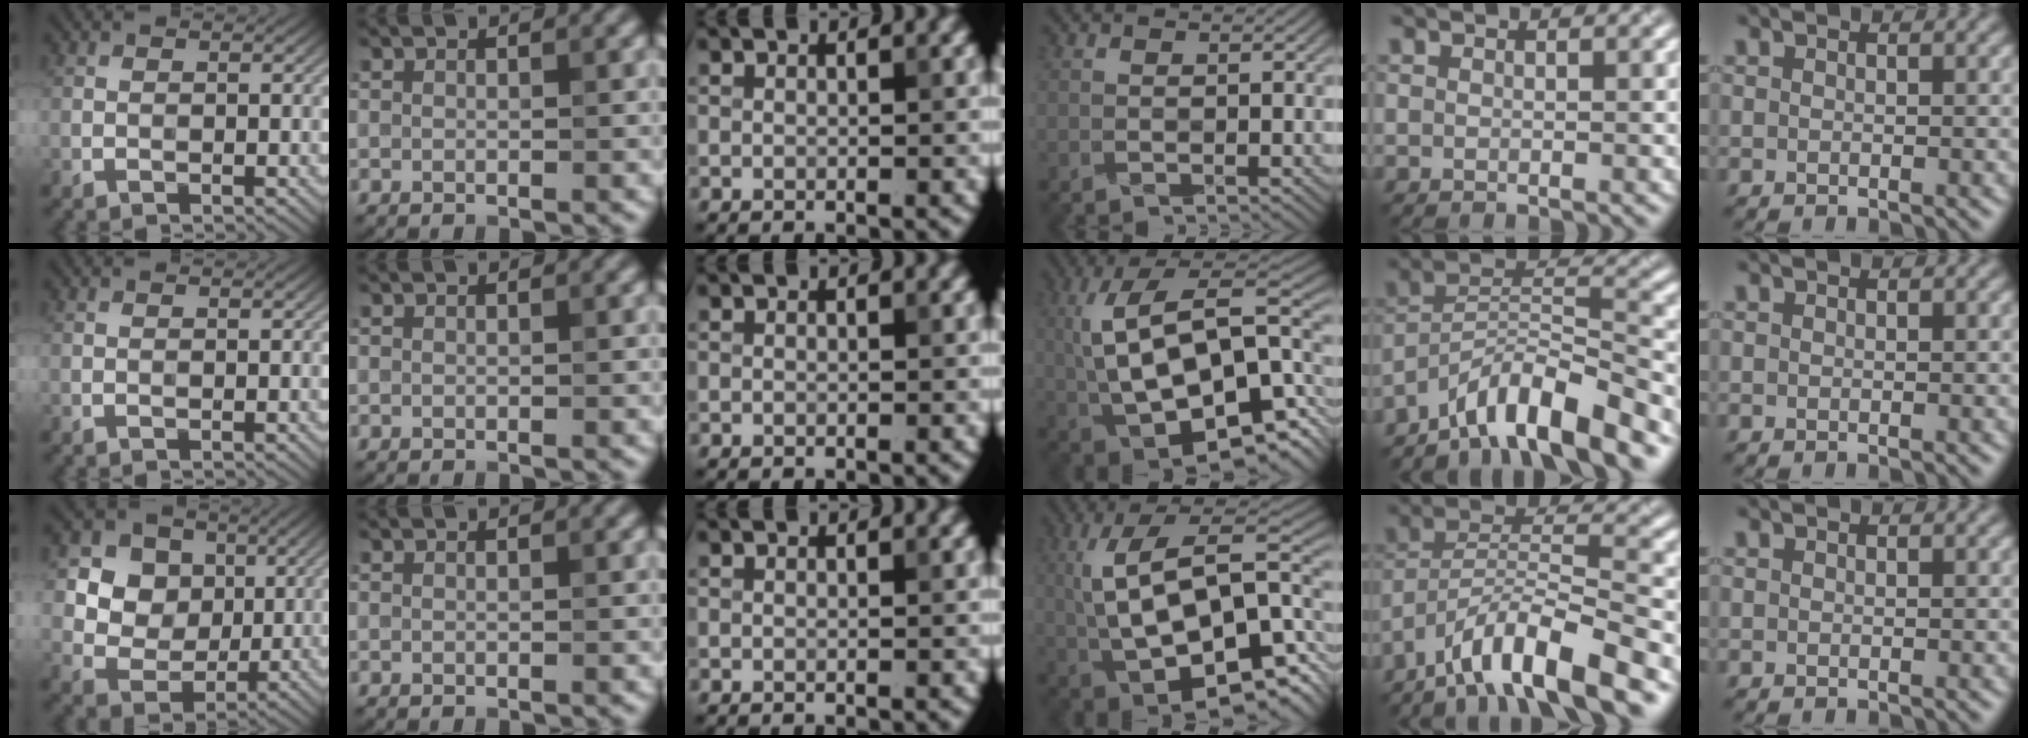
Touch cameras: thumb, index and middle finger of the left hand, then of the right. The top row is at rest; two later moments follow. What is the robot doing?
{"motion": "wrap", "object": "crepe paper"}